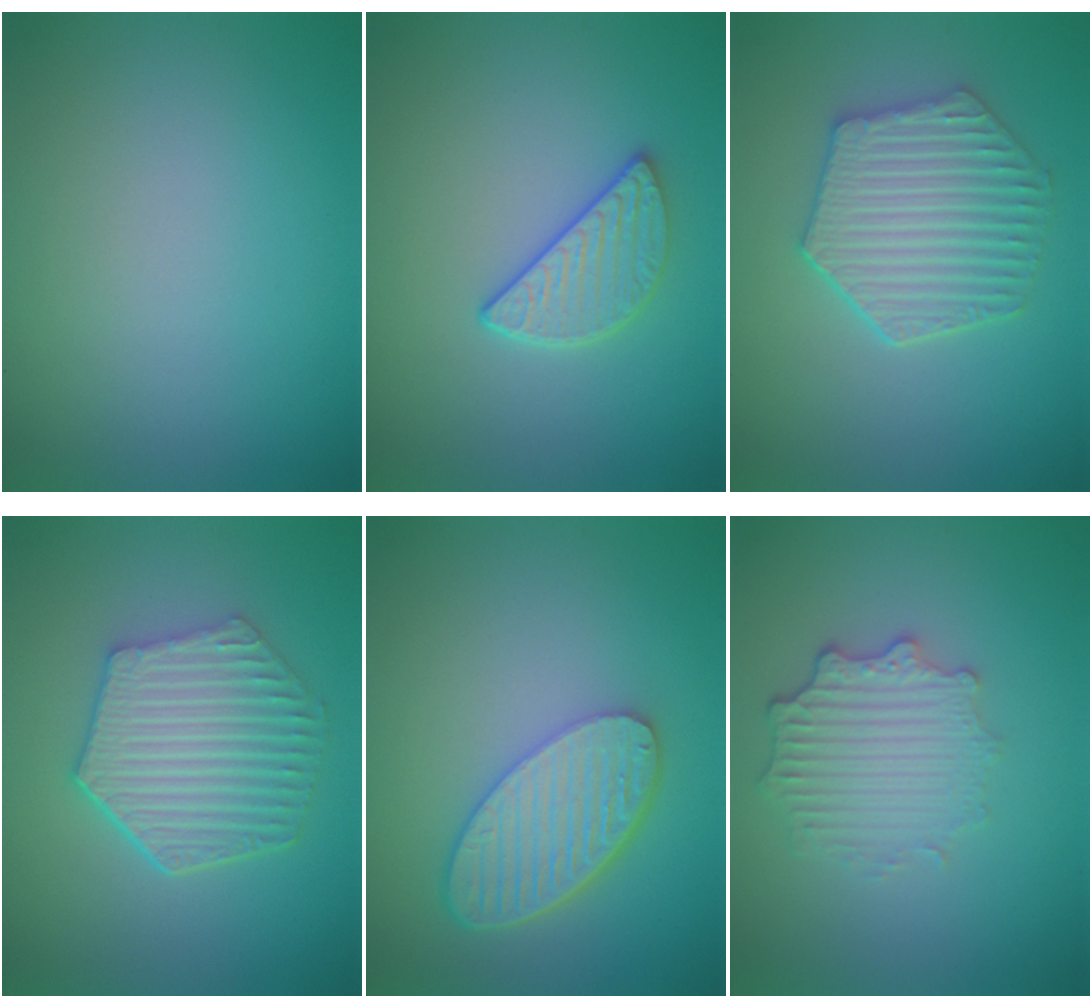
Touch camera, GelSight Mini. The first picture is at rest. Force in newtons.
{"total": 2.9, "press": 2.6, "slide": 1.3}
{"total": 5.6, "press": 4.7, "slide": 3.0}
{"total": 6.2, "press": 4.8, "slide": 4.0}
{"total": 6.1, "press": 4.7, "slide": 3.9}
{"total": 3.6, "press": 2.9, "slide": 2.2}